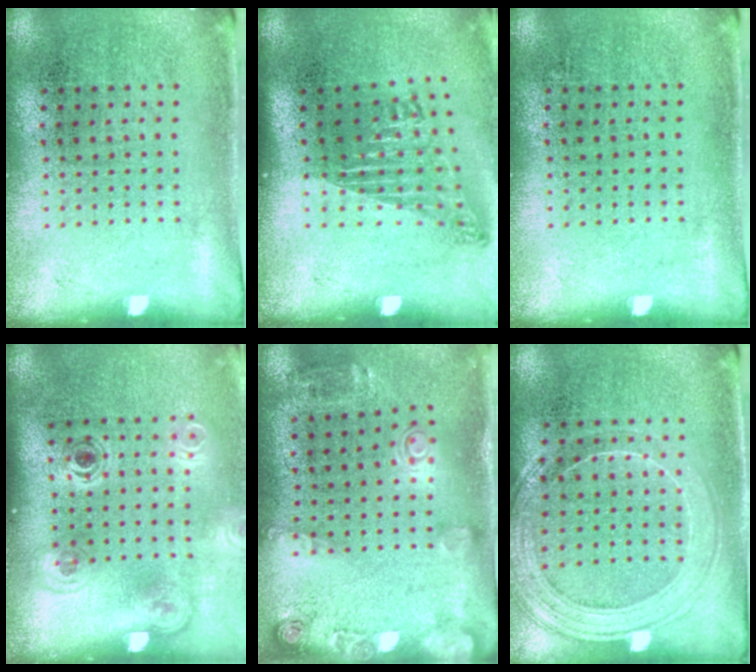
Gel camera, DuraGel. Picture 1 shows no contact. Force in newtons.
{"total": 1.7, "press": 1.1, "slide": 1.3}
{"total": 0.0}
{"total": 1.8, "press": 1.2, "slide": 1.3}
{"total": 2.0, "press": 1.2, "slide": 1.5}
{"total": 1.6, "press": 1.5, "slide": 0.4}